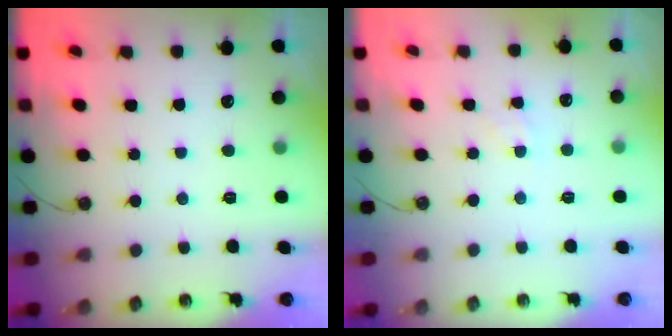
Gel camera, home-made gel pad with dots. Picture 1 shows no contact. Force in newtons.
{"total": 1.7, "press": 1.7, "slide": 0.3}